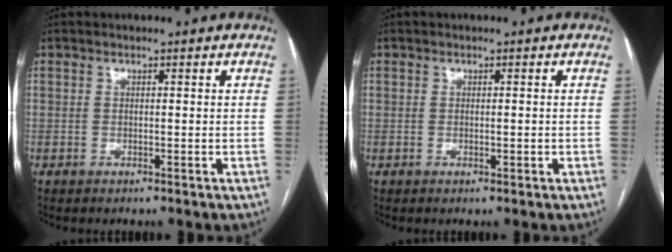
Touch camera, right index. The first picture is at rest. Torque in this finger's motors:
{"motor_torque": [-0.35, 0.59, 0.00, 0.00]}